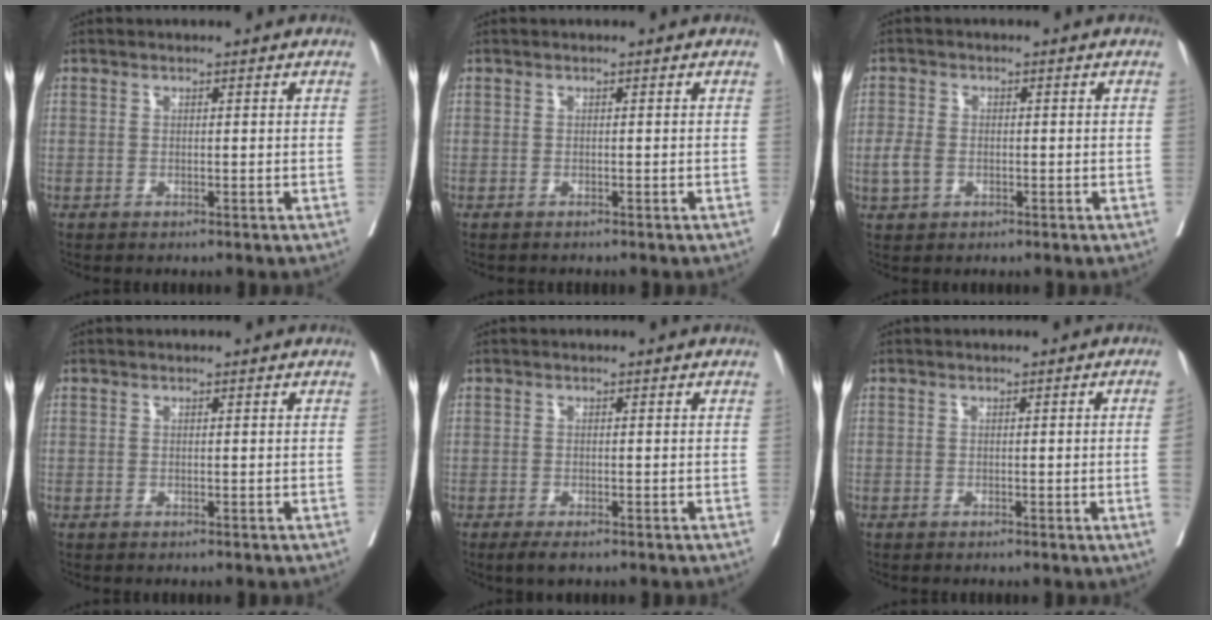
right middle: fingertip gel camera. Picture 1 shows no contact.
{"total": 0.6, "force": [-0.6, -0.1, 0.2], "torque": [0.004, 0.000, -0.009]}
{"total": 3.1, "force": [-0.7, 2.2, 2.1], "torque": [-0.052, 0.003, -0.012]}
{"total": 0.0}
{"total": 2.5, "force": [-1.7, 0.6, 1.6], "torque": [-0.022, -0.003, -0.025]}
{"total": 2.9, "force": [-0.3, -1.1, 2.7], "torque": [-0.040, -0.005, 0.001]}